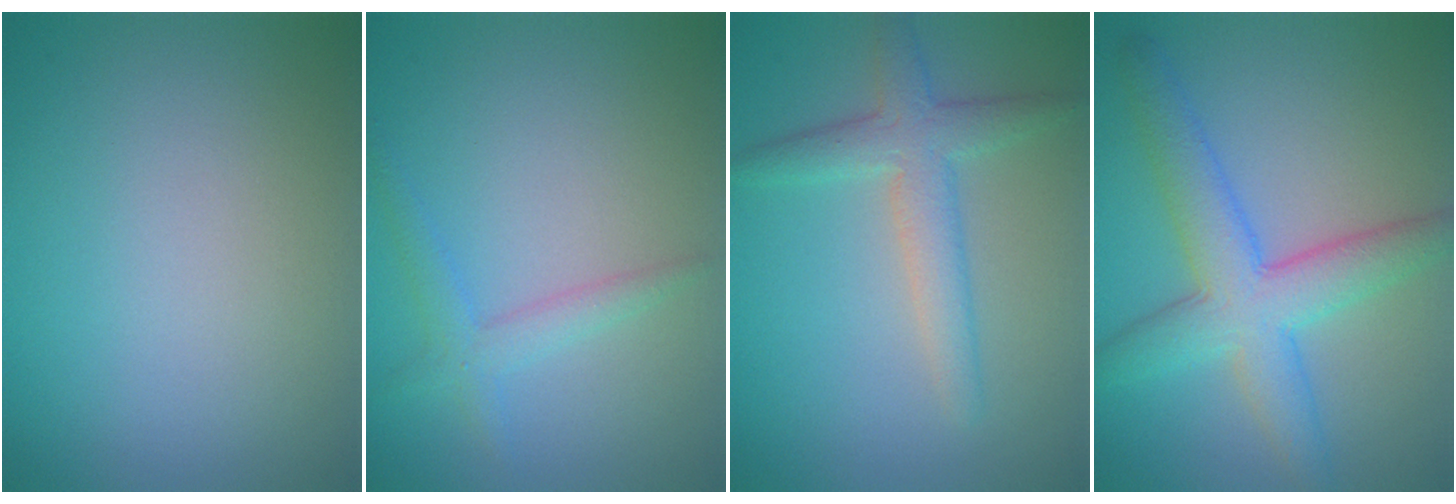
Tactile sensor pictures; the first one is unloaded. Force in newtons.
{"total": 2.0, "press": 2.0, "slide": 0.1}
{"total": 2.8, "press": 2.8, "slide": 0.2}
{"total": 6.1, "press": 6.1, "slide": 0.2}